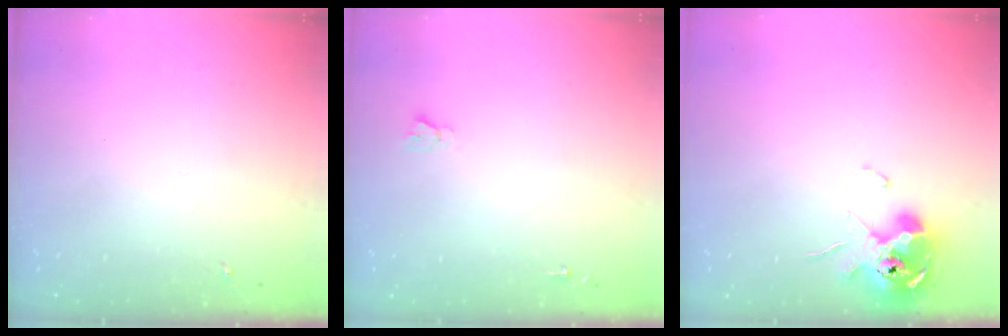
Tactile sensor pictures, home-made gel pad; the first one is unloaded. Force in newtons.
{"total": 2.7, "press": 2.7, "slide": 0.0}
{"total": 10.4, "press": 10.3, "slide": 1.4}